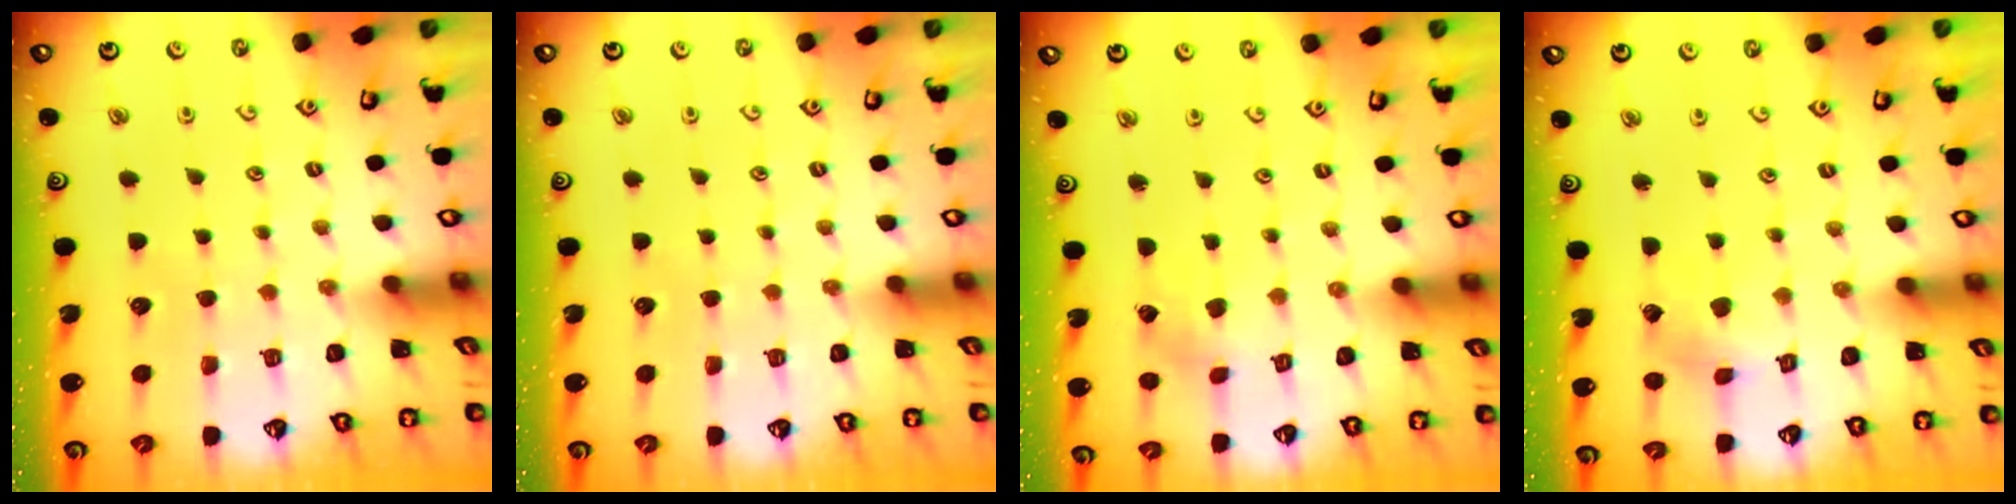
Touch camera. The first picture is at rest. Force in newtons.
{"total": 0.0}
{"total": 0.8, "press": 0.8, "slide": 0.2}
{"total": 2.7, "press": 2.7, "slide": 0.3}